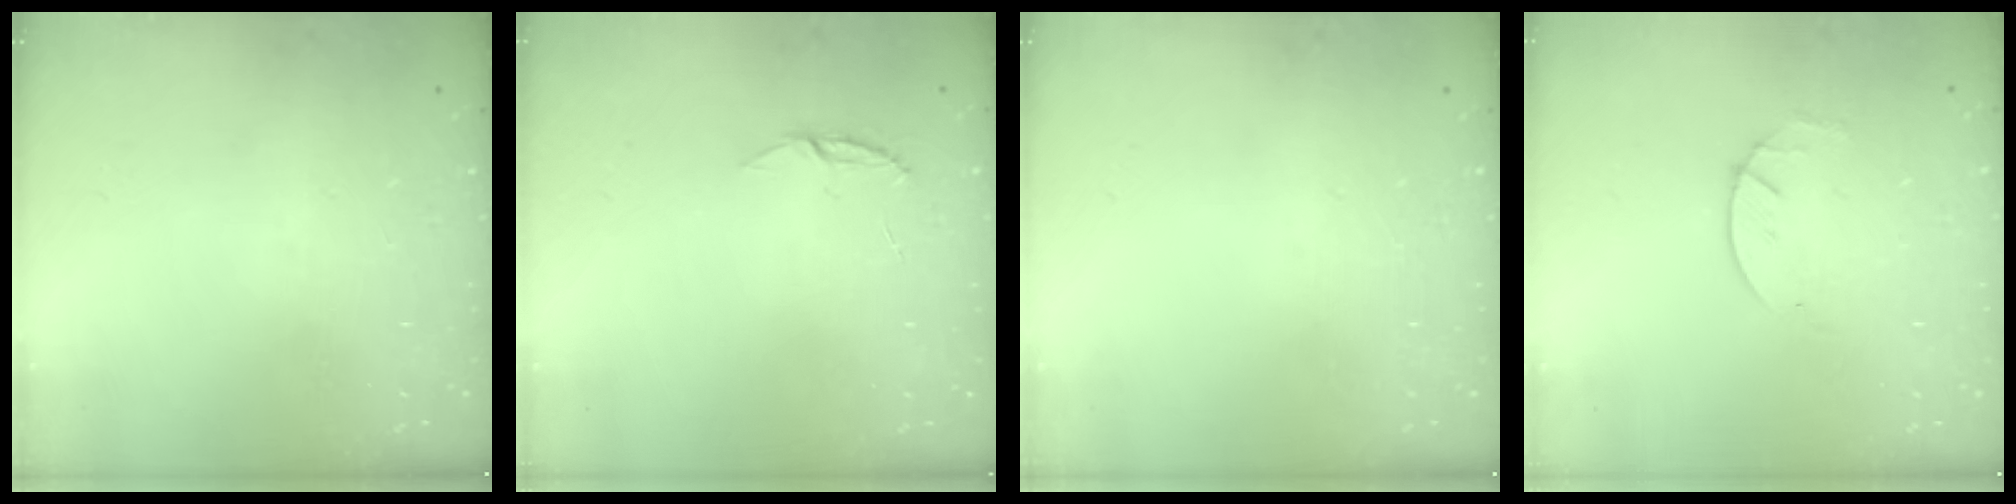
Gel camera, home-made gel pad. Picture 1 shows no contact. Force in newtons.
{"total": 3.9, "press": 3.8, "slide": 0.4}
{"total": 0.0}
{"total": 2.9, "press": 2.9, "slide": 0.4}